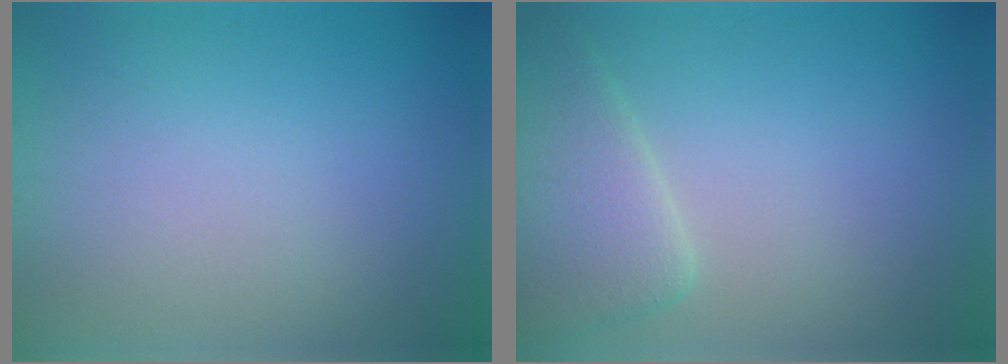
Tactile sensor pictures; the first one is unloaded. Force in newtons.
{"total": 4.9, "press": 4.9, "slide": 0.4}